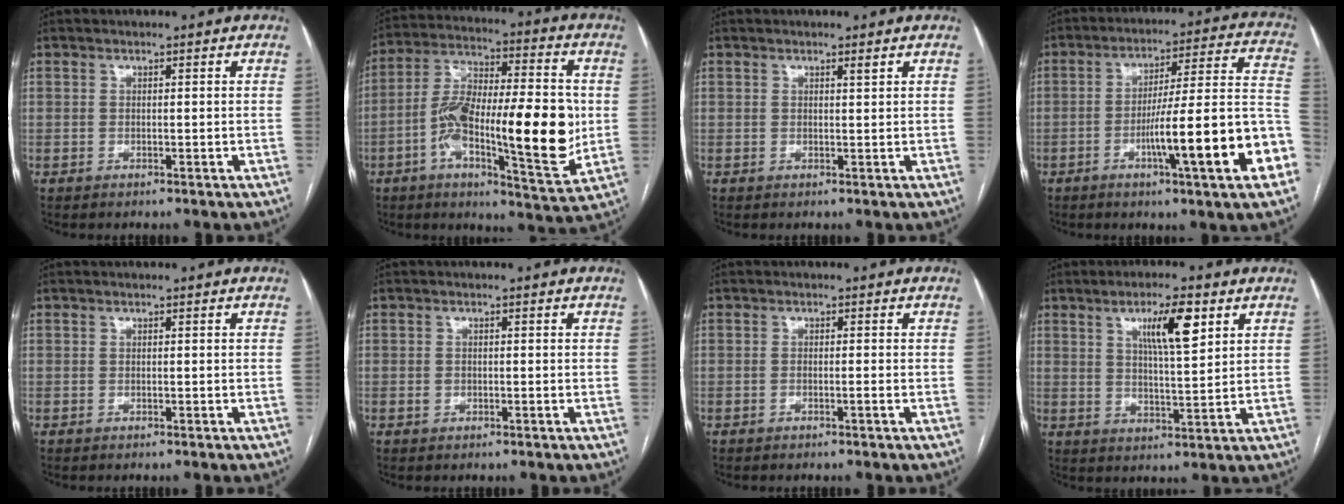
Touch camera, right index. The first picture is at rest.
{"total": 20.9, "force": [-2.9, 4.8, 20.1], "torque": [-0.332, 0.013, -0.044]}
{"total": 0.6, "force": [0.5, -0.1, 0.4], "torque": [-0.010, 0.000, 0.010]}
{"total": 18.9, "force": [-6.9, 0.3, 17.6], "torque": [-0.204, 0.015, -0.098]}
{"total": 0.0}
{"total": 1.0, "force": [-0.2, 0.8, 0.6], "torque": [-0.009, 0.003, 0.001]}
{"total": 0.8, "force": [-0.4, -0.1, 0.7], "torque": [-0.013, 0.004, -0.004]}
{"total": 8.0, "force": [3.8, 1.2, 6.9], "torque": [-0.120, 0.003, 0.065]}